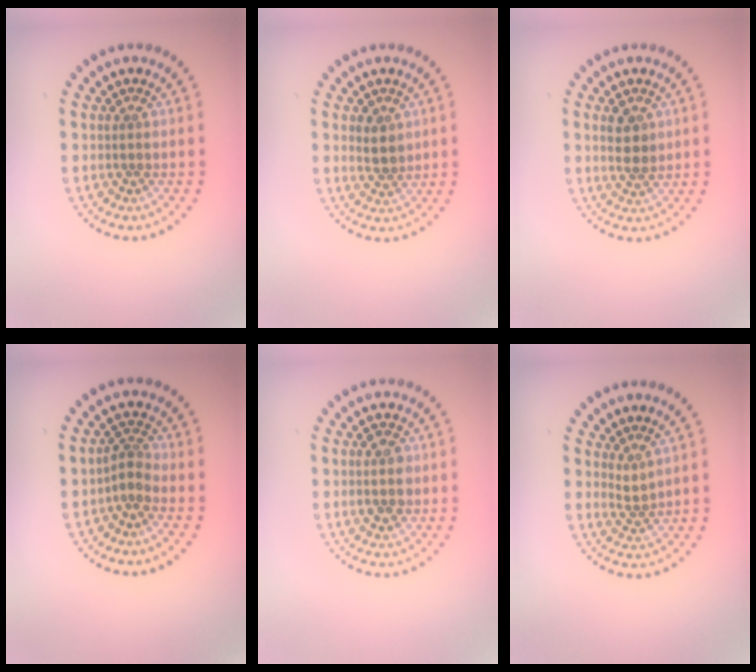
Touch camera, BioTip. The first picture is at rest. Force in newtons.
{"total": 2.4, "press": 2.3, "slide": 0.7}
{"total": 2.8, "press": 2.7, "slide": 0.7}
{"total": 1.9, "press": 1.2, "slide": 1.5}
{"total": 2.8, "press": 2.8, "slide": 0.0}
{"total": 1.3, "press": 0.9, "slide": 0.9}